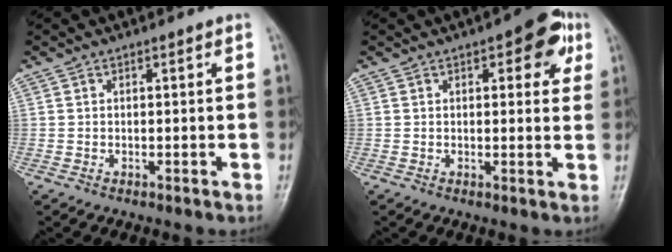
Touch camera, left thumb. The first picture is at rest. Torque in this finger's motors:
{"motor_torque": [1.02, 0.93, 0.79, -0.45, 0.01]}